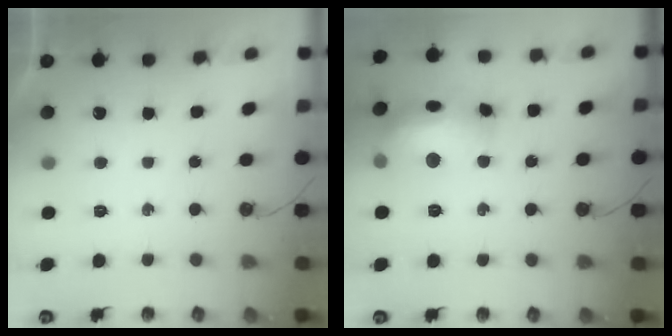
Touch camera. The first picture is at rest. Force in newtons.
{"total": 17.7, "press": 17.6, "slide": 1.4}